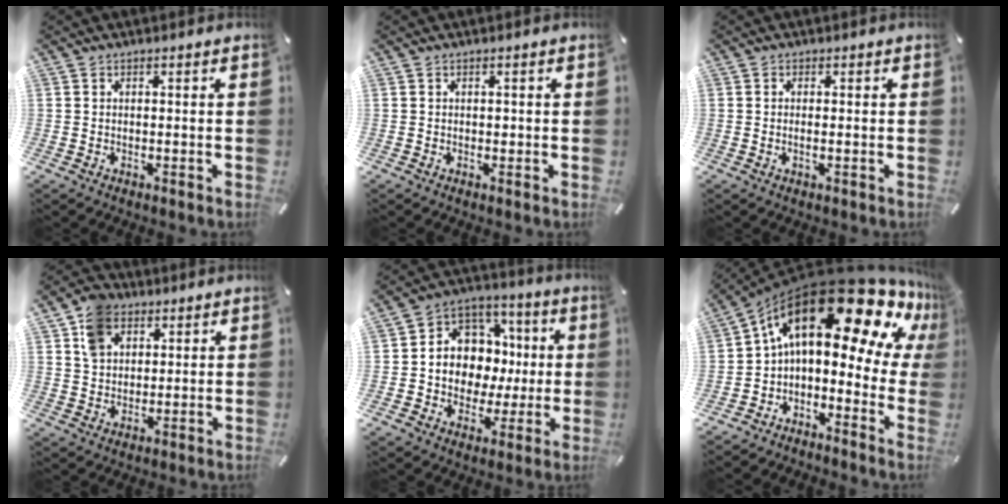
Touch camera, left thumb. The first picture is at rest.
{"total": 0.6, "force": [0.0, 0.6, 0.3], "torque": [-0.006, 0.002, 0.000]}
{"total": 1.3, "force": [-0.1, 0.4, 1.3], "torque": [-0.023, -0.001, -0.002]}
{"total": 8.4, "force": [4.3, 6.4, 3.3], "torque": [-0.060, 0.000, 0.081]}
{"total": 11.4, "force": [-0.7, 10.7, 3.7], "torque": [-0.055, 0.000, -0.001]}
{"total": 23.9, "force": [11.1, 10.7, 18.3], "torque": [-0.308, -0.090, 0.186]}